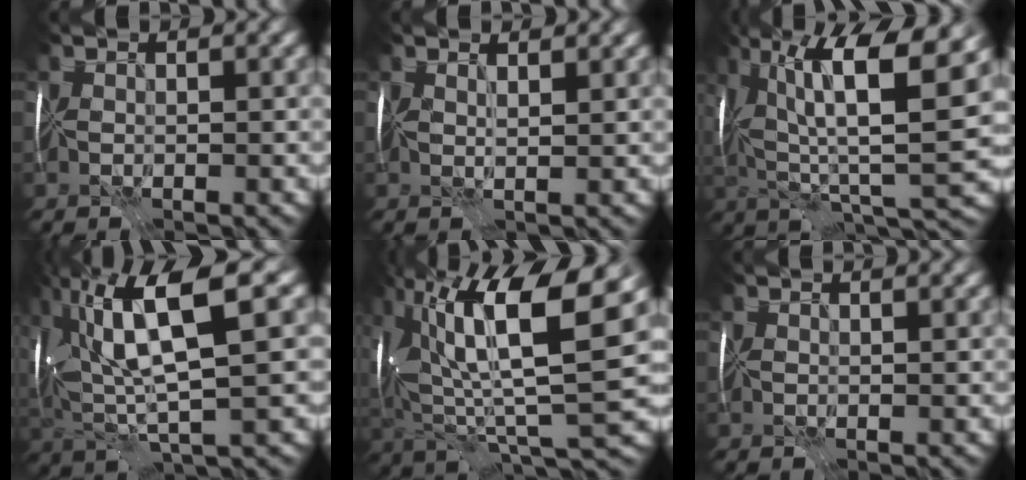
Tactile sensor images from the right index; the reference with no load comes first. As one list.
[{"total": 1.1, "force": [0.5, 0.1, 0.9], "torque": [-0.016, -0.003, 0.004]}, {"total": 12.9, "force": [4.3, 3.4, 11.7], "torque": [-0.202, 0.010, 0.070]}, {"total": 10.9, "force": [2.7, 3.0, 10.2], "torque": [-0.206, 0.013, 0.049]}, {"total": 14.6, "force": [3.9, 4.5, 13.3], "torque": [-0.253, 0.009, 0.063]}, {"total": 1.1, "force": [0.9, 0.1, 0.6], "torque": [-0.011, 0.003, 0.008]}]